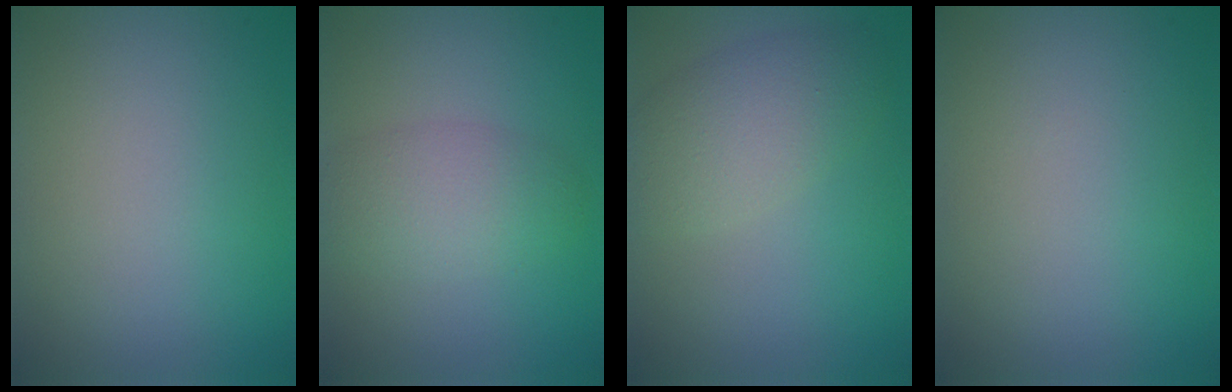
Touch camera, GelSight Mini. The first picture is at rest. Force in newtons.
{"total": 3.6, "press": 3.6, "slide": 0.1}
{"total": 4.3, "press": 4.3, "slide": 0.0}
{"total": 0.0}